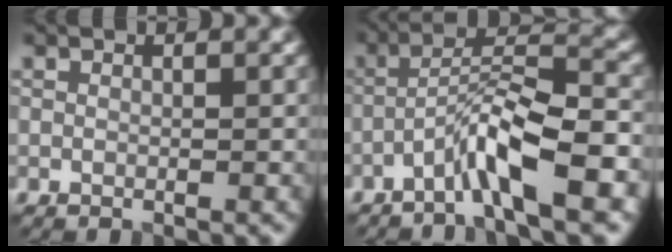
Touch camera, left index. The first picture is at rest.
{"total": 6.4, "force": [-3.6, 0.7, 5.2], "torque": [-0.093, 0.018, -0.069]}